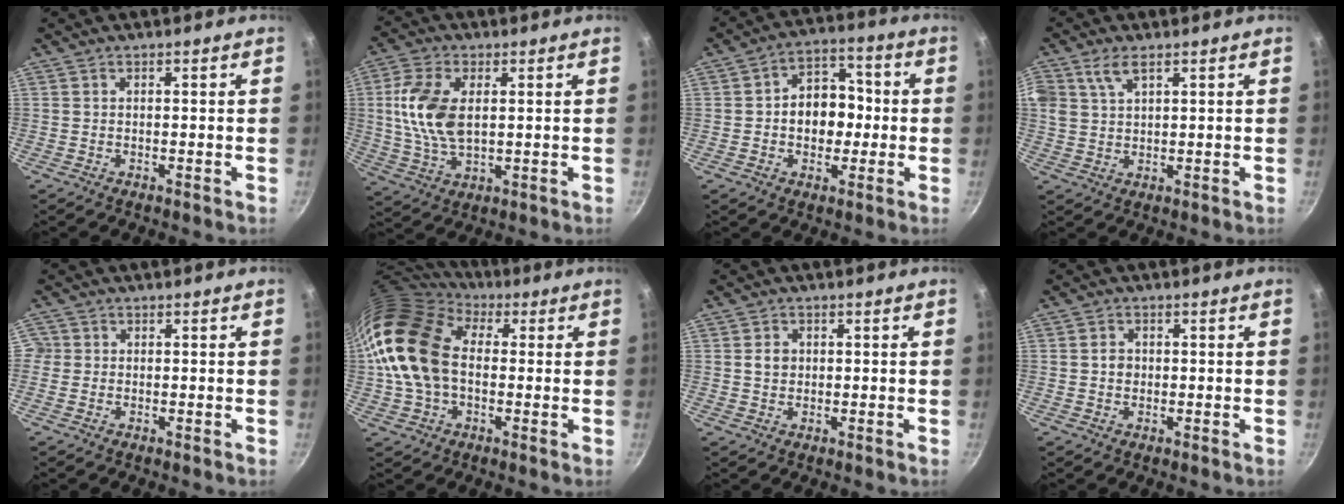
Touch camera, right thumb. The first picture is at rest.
{"total": 11.7, "force": [1.8, 6.6, 9.5], "torque": [-0.186, -0.002, 0.035]}
{"total": 10.5, "force": [-0.5, 8.0, 6.8], "torque": [-0.050, 0.022, -0.019]}
{"total": 5.3, "force": [2.9, 2.7, 3.5], "torque": [-0.063, 0.001, 0.060]}
{"total": 1.7, "force": [-0.2, 1.7, 0.2], "torque": [0.007, 0.003, -0.007]}
{"total": 18.4, "force": [1.2, 13.0, 13.0], "torque": [-0.238, 0.030, 0.010]}
{"total": 2.5, "force": [0.3, 2.1, 1.3], "torque": [-0.012, 0.004, 0.004]}
{"total": 2.1, "force": [0.0, 1.9, 1.0], "torque": [-0.009, 0.006, -0.001]}